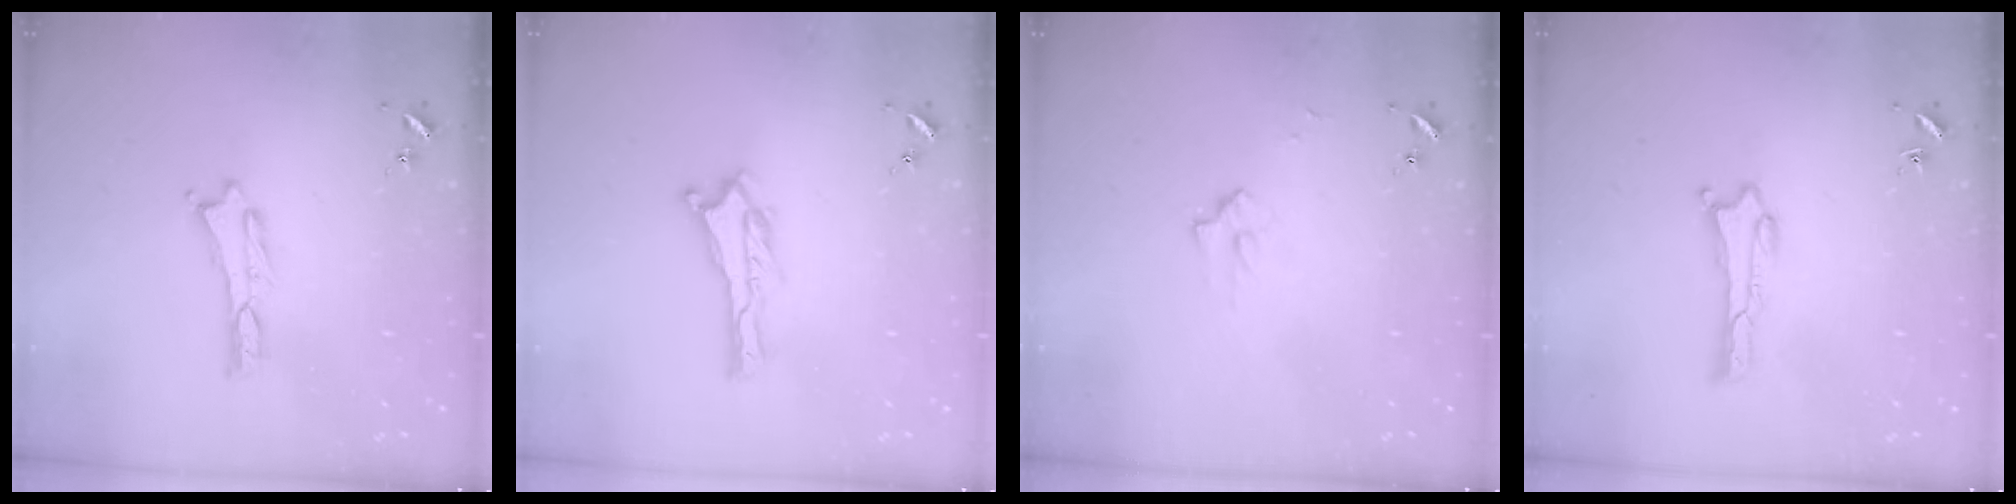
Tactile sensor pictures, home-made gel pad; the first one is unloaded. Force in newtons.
{"total": 0.0}
{"total": 2.2, "press": 2.2, "slide": 0.3}
{"total": 0.0}